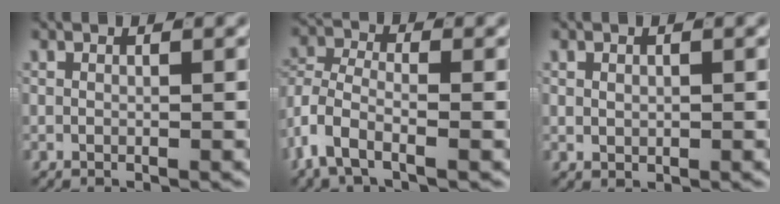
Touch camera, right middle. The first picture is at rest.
{"total": 5.5, "force": [-1.4, 3.9, 3.6], "torque": [-0.101, -0.021, -0.023]}
{"total": 0.9, "force": [0.3, 0.6, 0.5], "torque": [-0.013, -0.002, 0.013]}